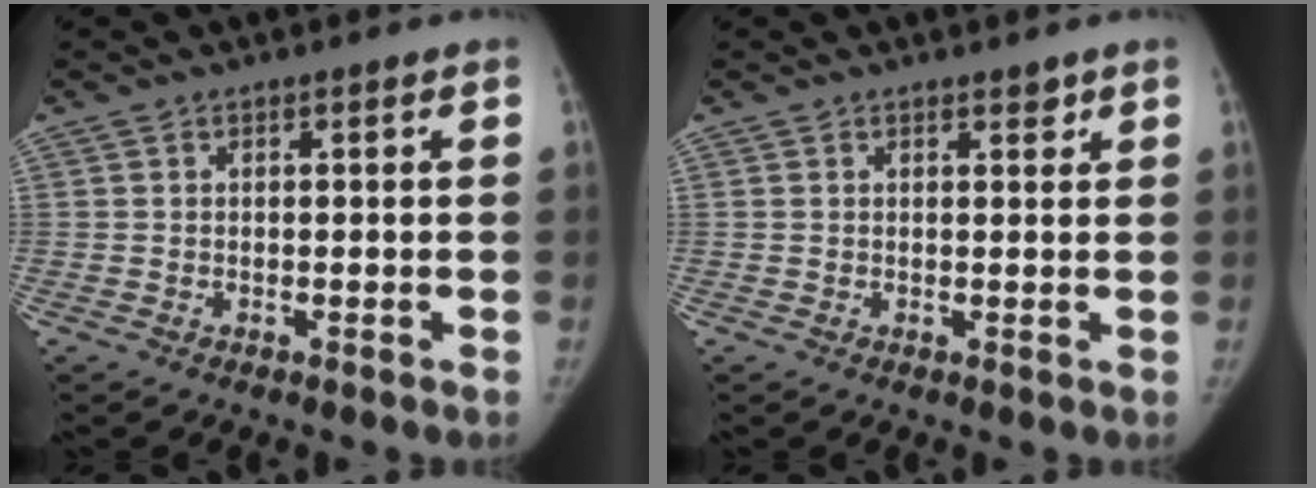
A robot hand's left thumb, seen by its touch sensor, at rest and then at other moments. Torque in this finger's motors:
{"motor_torque": [-0.20, 0.11, -0.30, 0.50, 0.00]}